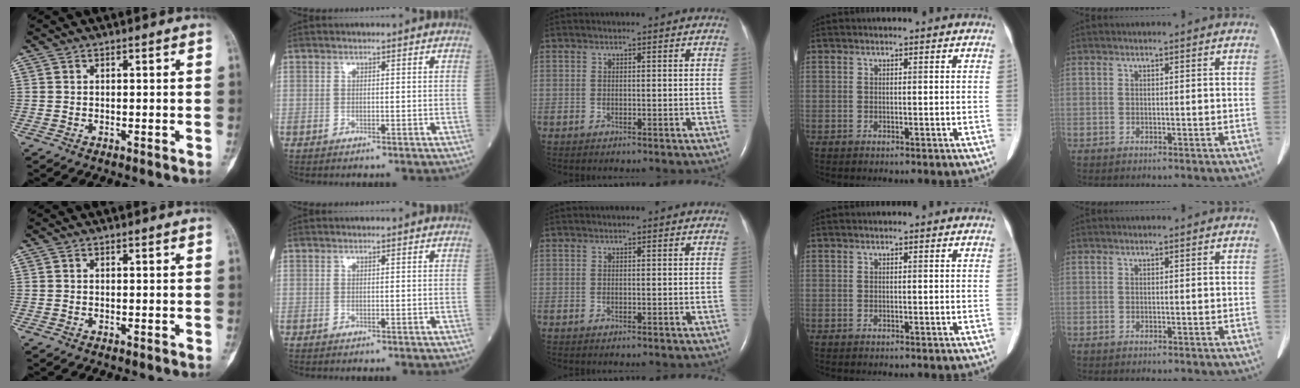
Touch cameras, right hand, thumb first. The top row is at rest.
{}